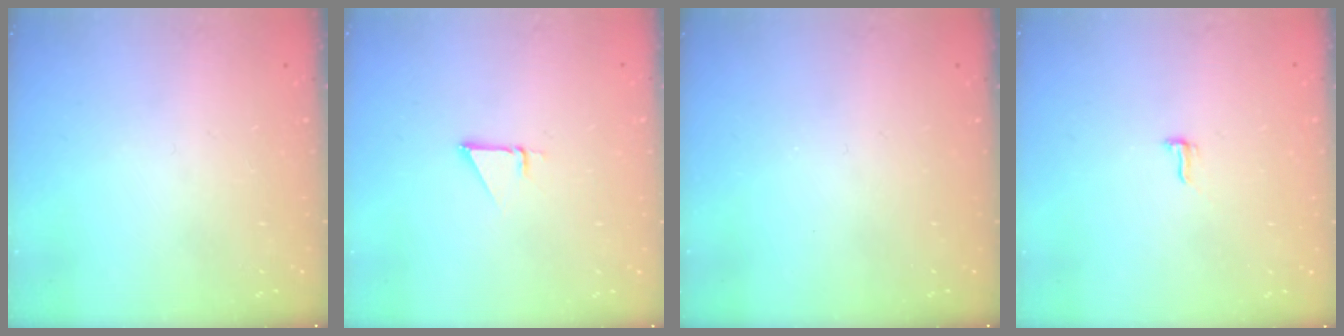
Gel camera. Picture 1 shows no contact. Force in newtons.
{"total": 2.3, "press": 2.3, "slide": 0.1}
{"total": 0.0}
{"total": 5.1, "press": 4.7, "slide": 2.0}